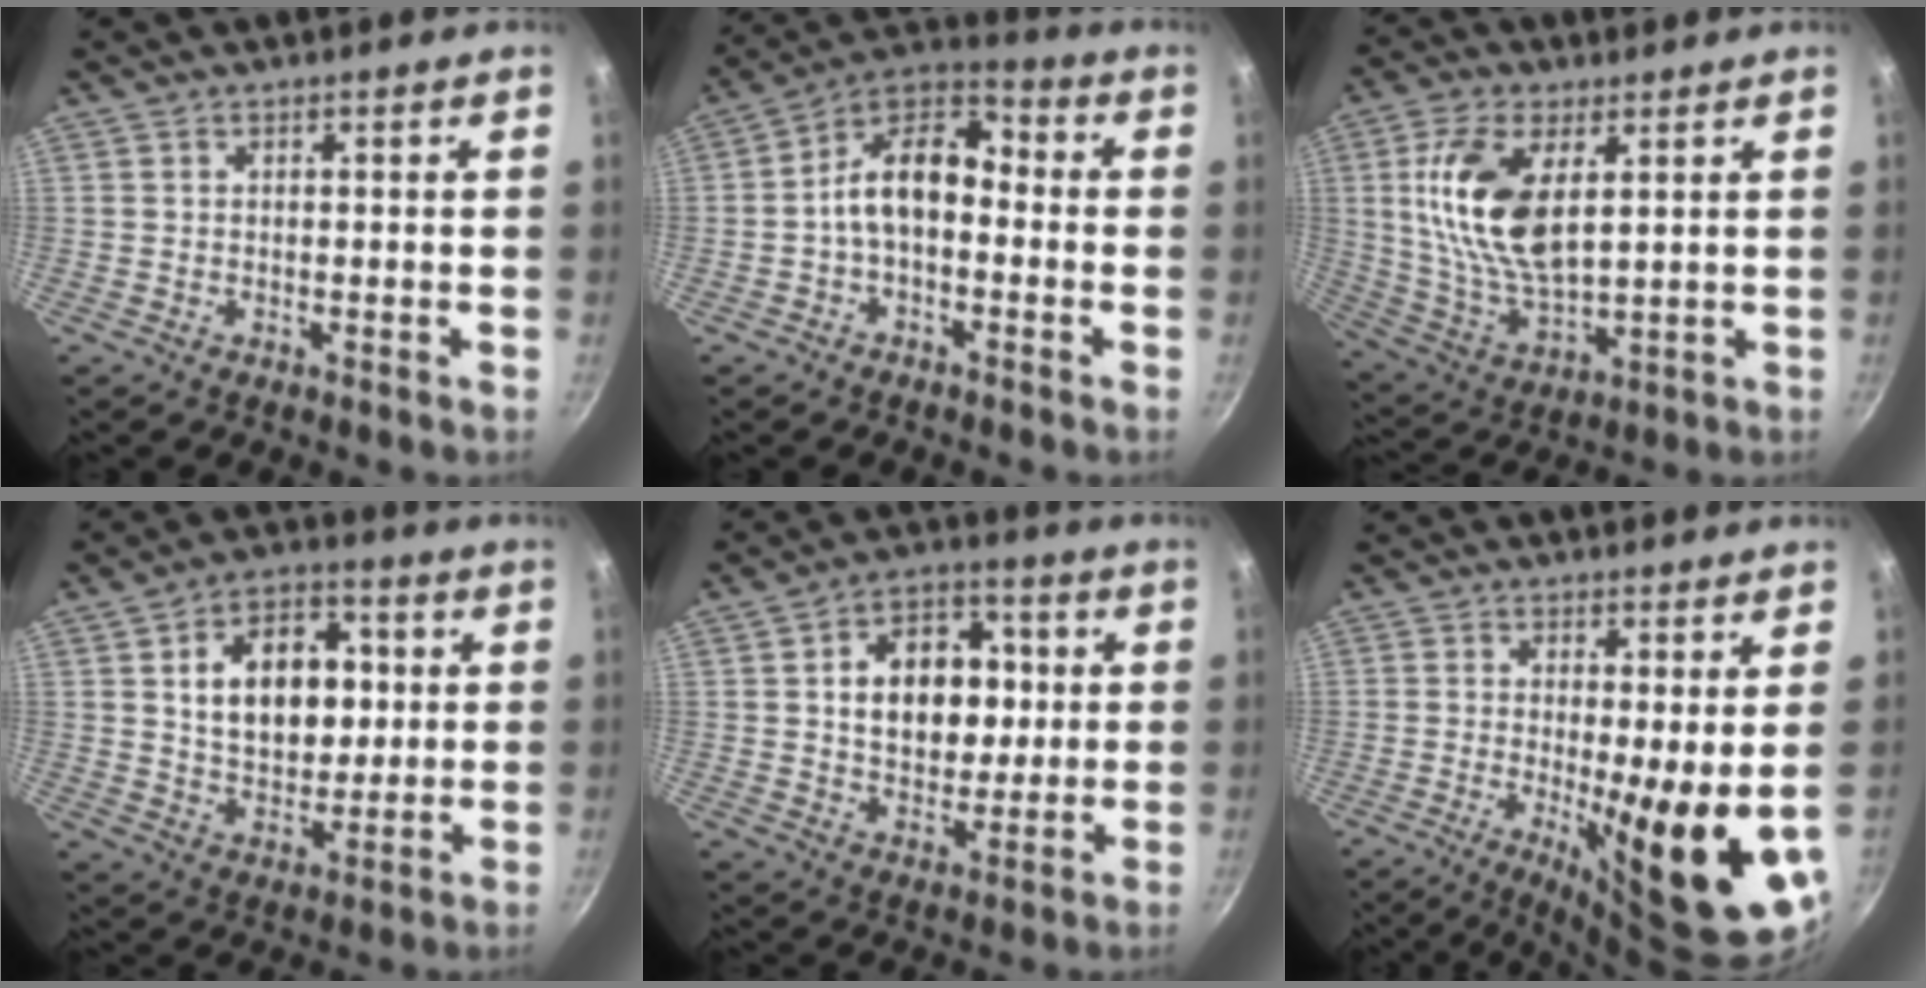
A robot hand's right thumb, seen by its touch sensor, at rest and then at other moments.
{"total": 11.6, "force": [-1.5, 7.2, 8.9], "torque": [-0.129, 0.054, -0.045]}
{"total": 15.6, "force": [4.0, 8.0, 12.8], "torque": [-0.243, -0.015, 0.084]}
{"total": 15.3, "force": [2.8, 10.5, 10.7], "torque": [-0.125, 0.002, 0.044]}
{"total": 14.2, "force": [1.9, 10.3, 9.6], "torque": [-0.102, 0.010, 0.025]}
{"total": 13.2, "force": [-0.6, 2.6, 12.9], "torque": [-0.172, -0.029, -0.003]}